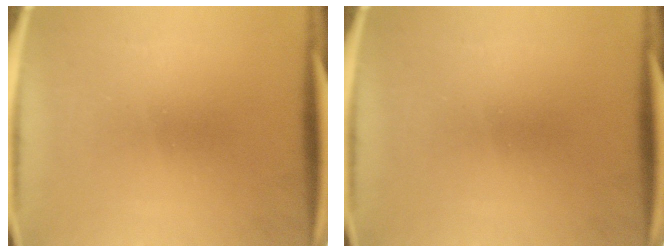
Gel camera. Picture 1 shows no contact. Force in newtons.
{"total": 0.0}